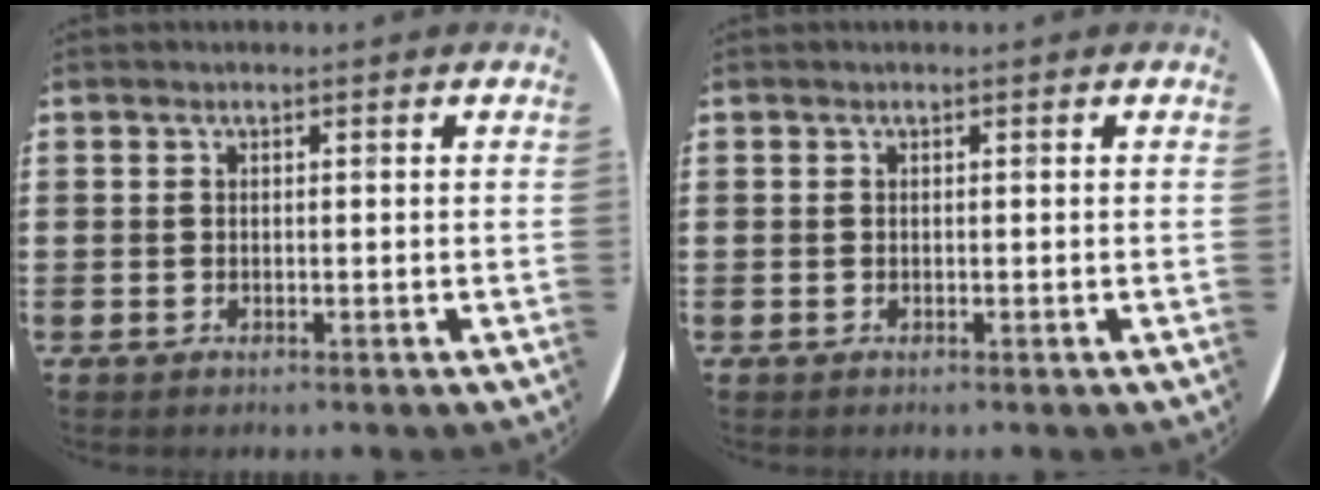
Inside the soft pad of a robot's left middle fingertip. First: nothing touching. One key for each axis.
{"total": 0.0}